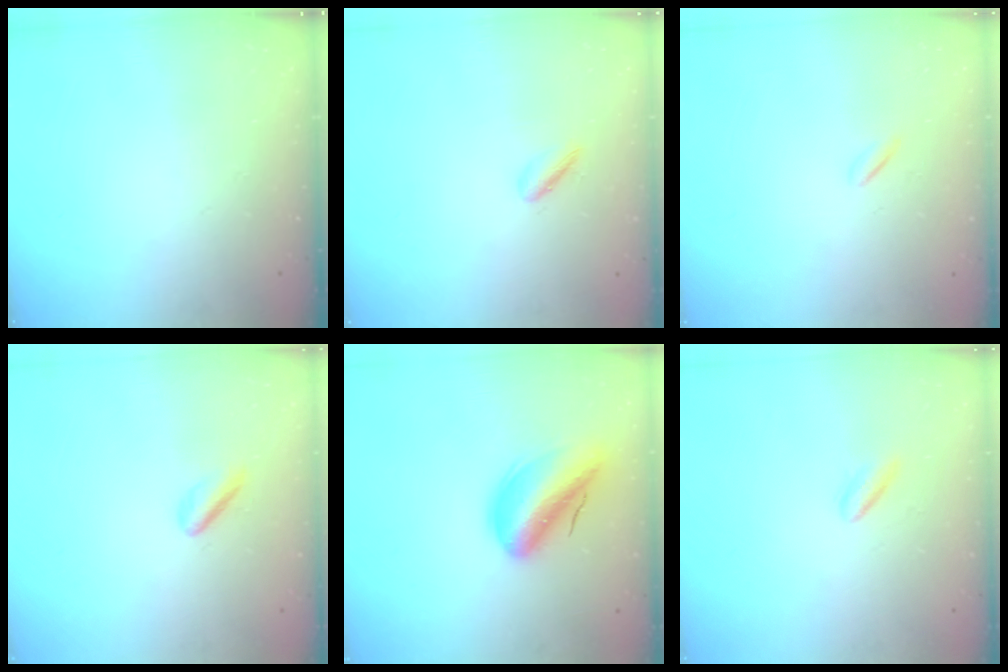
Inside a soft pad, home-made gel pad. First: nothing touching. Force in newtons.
{"total": 3.1, "press": 3.0, "slide": 0.6}
{"total": 0.0}
{"total": 2.6, "press": 2.3, "slide": 1.2}
{"total": 12.9, "press": 12.3, "slide": 3.8}
{"total": 2.5, "press": 2.3, "slide": 1.0}